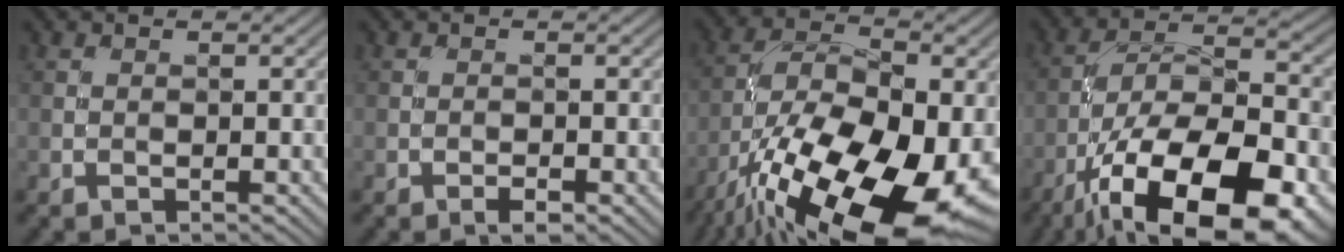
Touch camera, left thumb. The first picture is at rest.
{"total": 1.3, "force": [-0.8, 0.4, 0.9], "torque": [-0.013, 0.001, -0.017]}
{"total": 19.6, "force": [-10.1, 8.4, 14.5], "torque": [-0.265, -0.020, -0.171]}
{"total": 19.8, "force": [-10.8, 8.0, 14.6], "torque": [-0.244, -0.026, -0.176]}